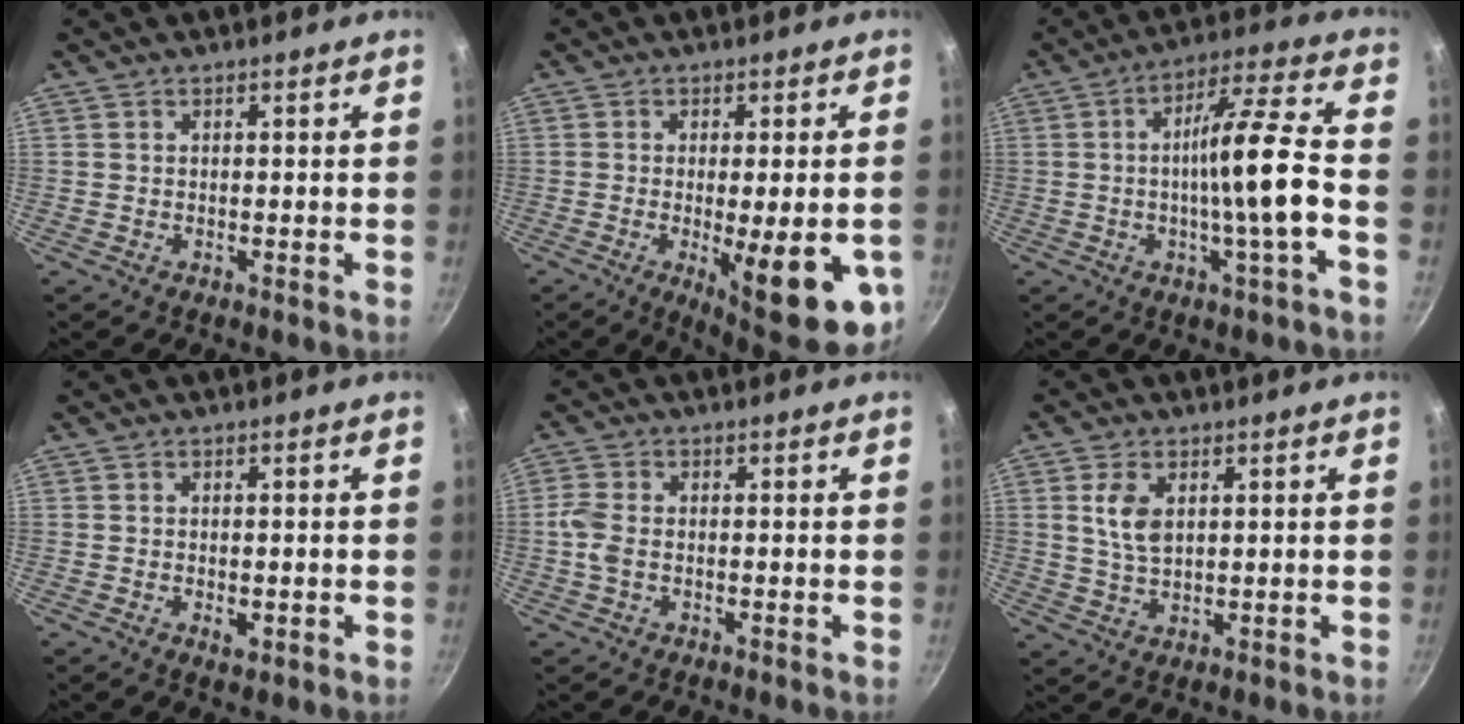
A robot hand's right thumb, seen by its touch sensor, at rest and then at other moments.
{"total": 16.7, "force": [-4.4, 4.5, 15.5], "torque": [-0.180, -0.009, -0.047]}
{"total": 12.8, "force": [-2.2, 0.6, 12.6], "torque": [-0.202, 0.030, -0.039]}
{"total": 2.4, "force": [-0.7, 1.2, 1.9], "torque": [-0.032, -0.003, -0.008]}
{"total": 3.8, "force": [-0.6, 2.3, 2.9], "torque": [-0.072, 0.006, -0.020]}
{"total": 6.0, "force": [1.7, 3.6, 4.5], "torque": [-0.084, -0.007, 0.035]}